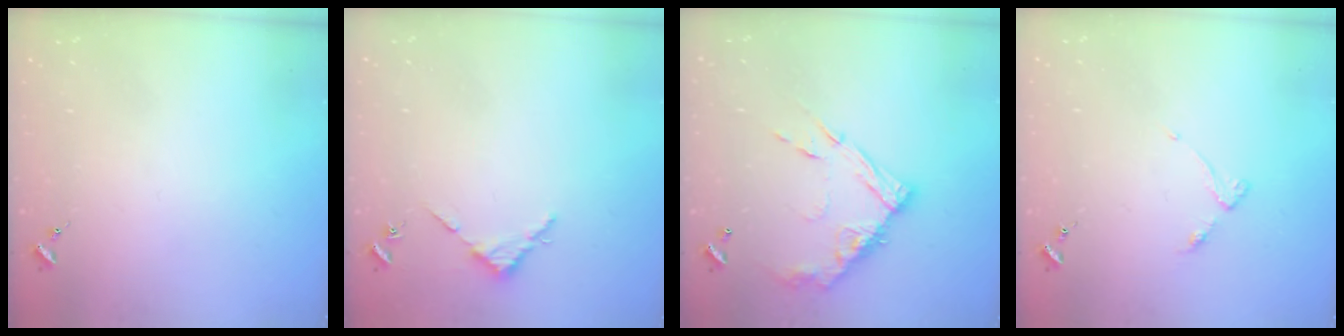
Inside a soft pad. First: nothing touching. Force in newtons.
{"total": 2.7, "press": 2.7, "slide": 0.3}
{"total": 14.5, "press": 14.4, "slide": 1.3}
{"total": 3.5, "press": 3.5, "slide": 0.5}